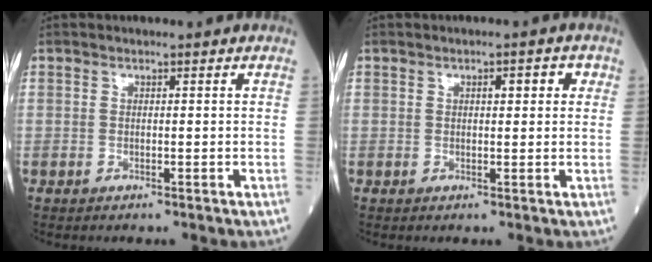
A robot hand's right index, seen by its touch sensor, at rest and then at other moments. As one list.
[{"total": 2.5, "force": [0.8, 0.9, 2.1], "torque": [-0.031, 0.008, 0.011]}]